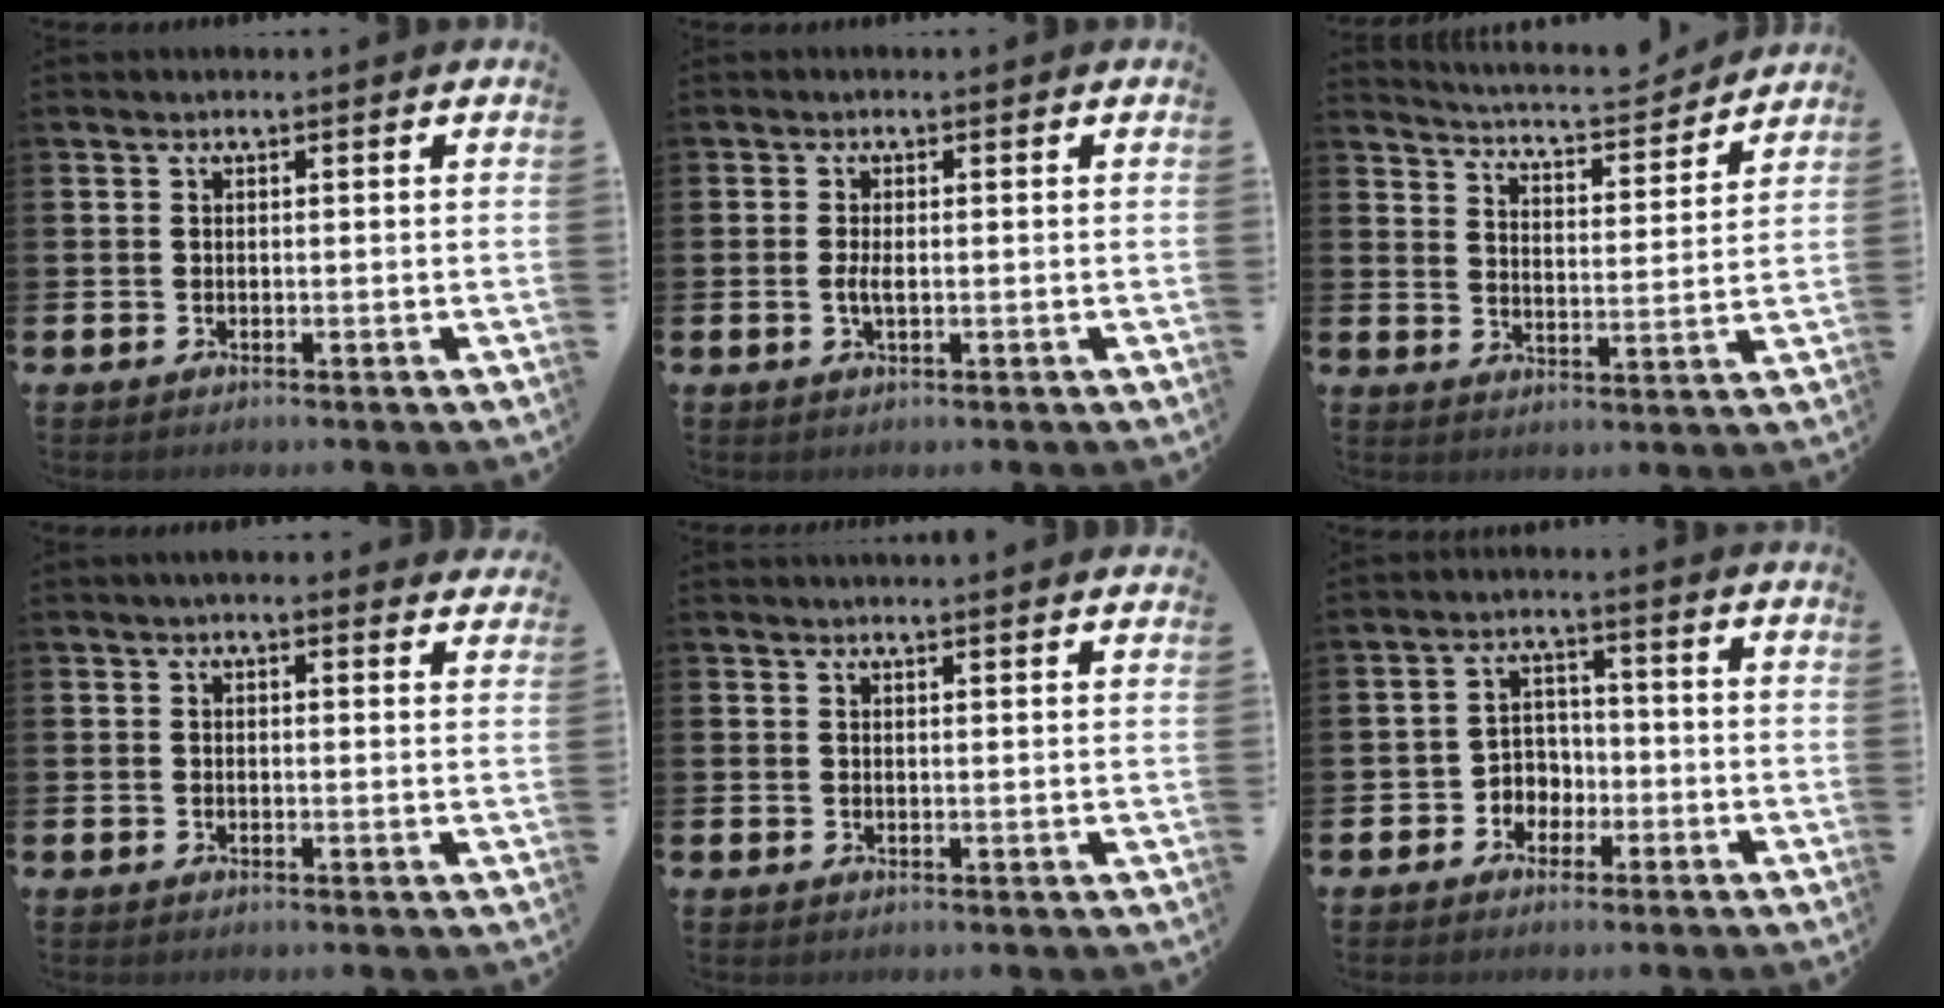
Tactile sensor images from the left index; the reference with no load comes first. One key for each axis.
{"total": 1.7, "fx": -0.2, "fy": 0.6, "fz": 1.6, "tx": -0.024, "ty": -0.001, "tz": -0.007}
{"total": 5.2, "fx": 5.1, "fy": 0.5, "fz": 0.7, "tx": -0.033, "ty": -0.044, "tz": 0.083}
{"total": 2.1, "fx": 2.1, "fy": 0.2, "fz": 0.3, "tx": -0.003, "ty": -0.008, "tz": 0.036}
{"total": 2.0, "fx": 2.0, "fy": -0.4, "fz": -0.3, "tx": 0.011, "ty": -0.013, "tz": 0.036}
{"total": 3.4, "fx": -1.6, "fy": 2.9, "fz": 0.6, "tx": -0.026, "ty": 0.000, "tz": -0.040}